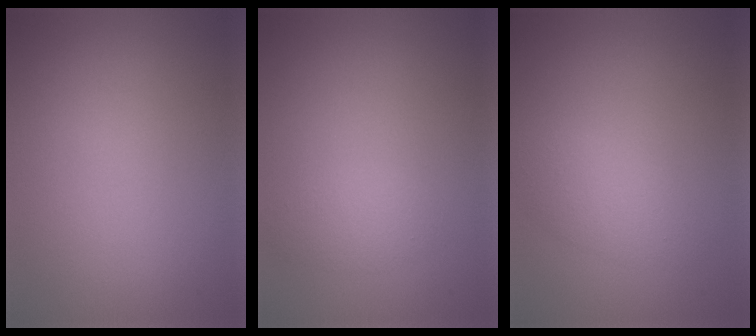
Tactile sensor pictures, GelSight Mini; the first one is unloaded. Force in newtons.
{"total": 1.6, "press": 1.6, "slide": 0.1}
{"total": 2.3, "press": 2.3, "slide": 0.1}